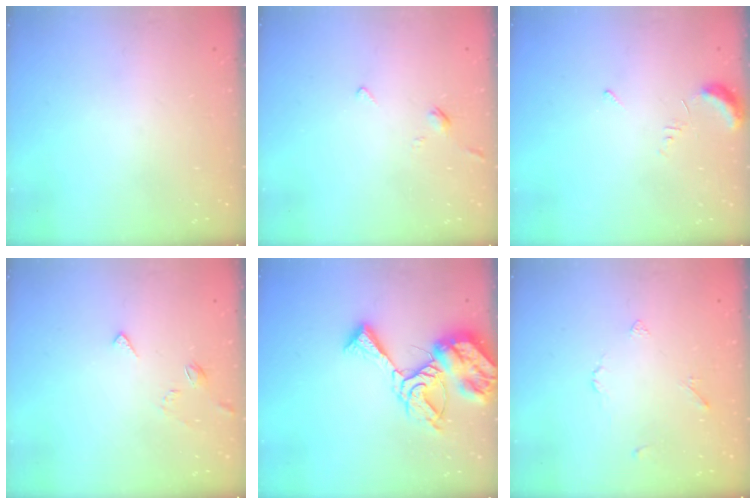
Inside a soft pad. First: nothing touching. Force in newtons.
{"total": 2.1, "press": 2.0, "slide": 0.6}
{"total": 5.2, "press": 5.2, "slide": 0.6}
{"total": 3.7, "press": 3.7, "slide": 0.7}
{"total": 14.4, "press": 14.3, "slide": 0.9}
{"total": 2.7, "press": 2.7, "slide": 0.5}